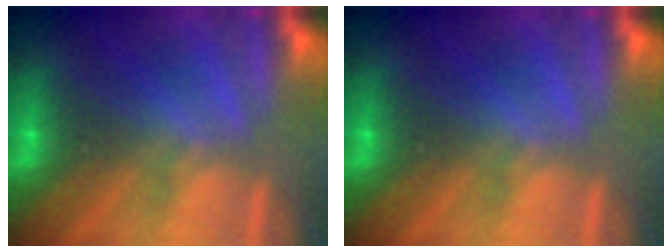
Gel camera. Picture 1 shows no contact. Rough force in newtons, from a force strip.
{"total": 0.0}